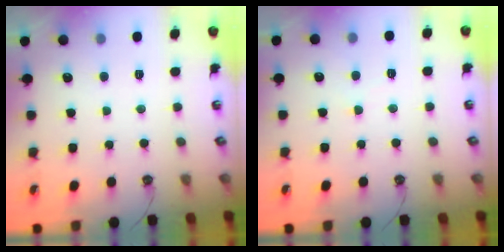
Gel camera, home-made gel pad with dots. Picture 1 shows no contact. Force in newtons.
{"total": 0.5, "press": 0.5, "slide": 0.2}